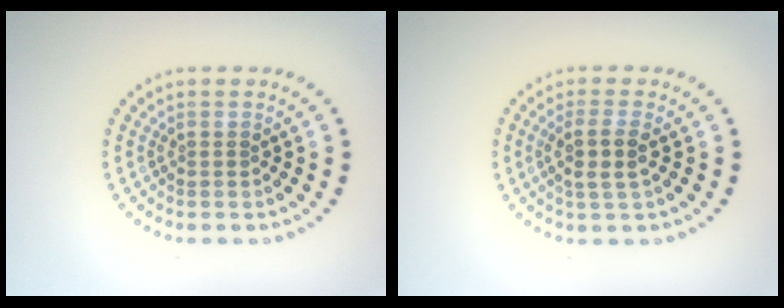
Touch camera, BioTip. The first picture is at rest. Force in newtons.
{"total": 2.5, "press": 2.2, "slide": 1.1}